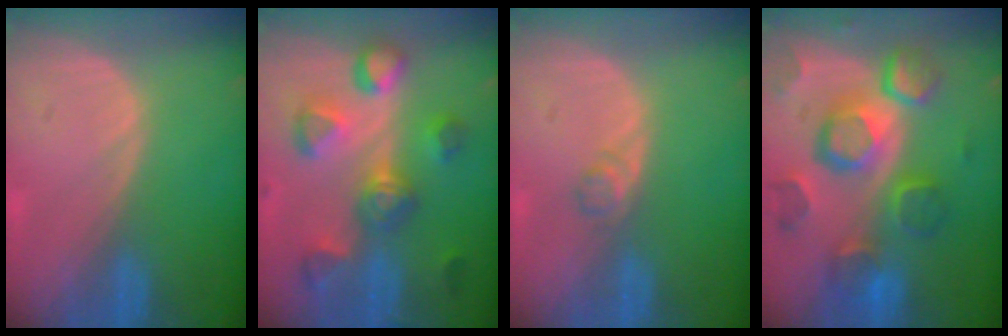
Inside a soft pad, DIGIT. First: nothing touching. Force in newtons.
{"total": 8.7, "press": 8.7, "slide": 0.2}
{"total": 1.6, "press": 1.6, "slide": 0.2}
{"total": 12.4, "press": 10.7, "slide": 6.1}